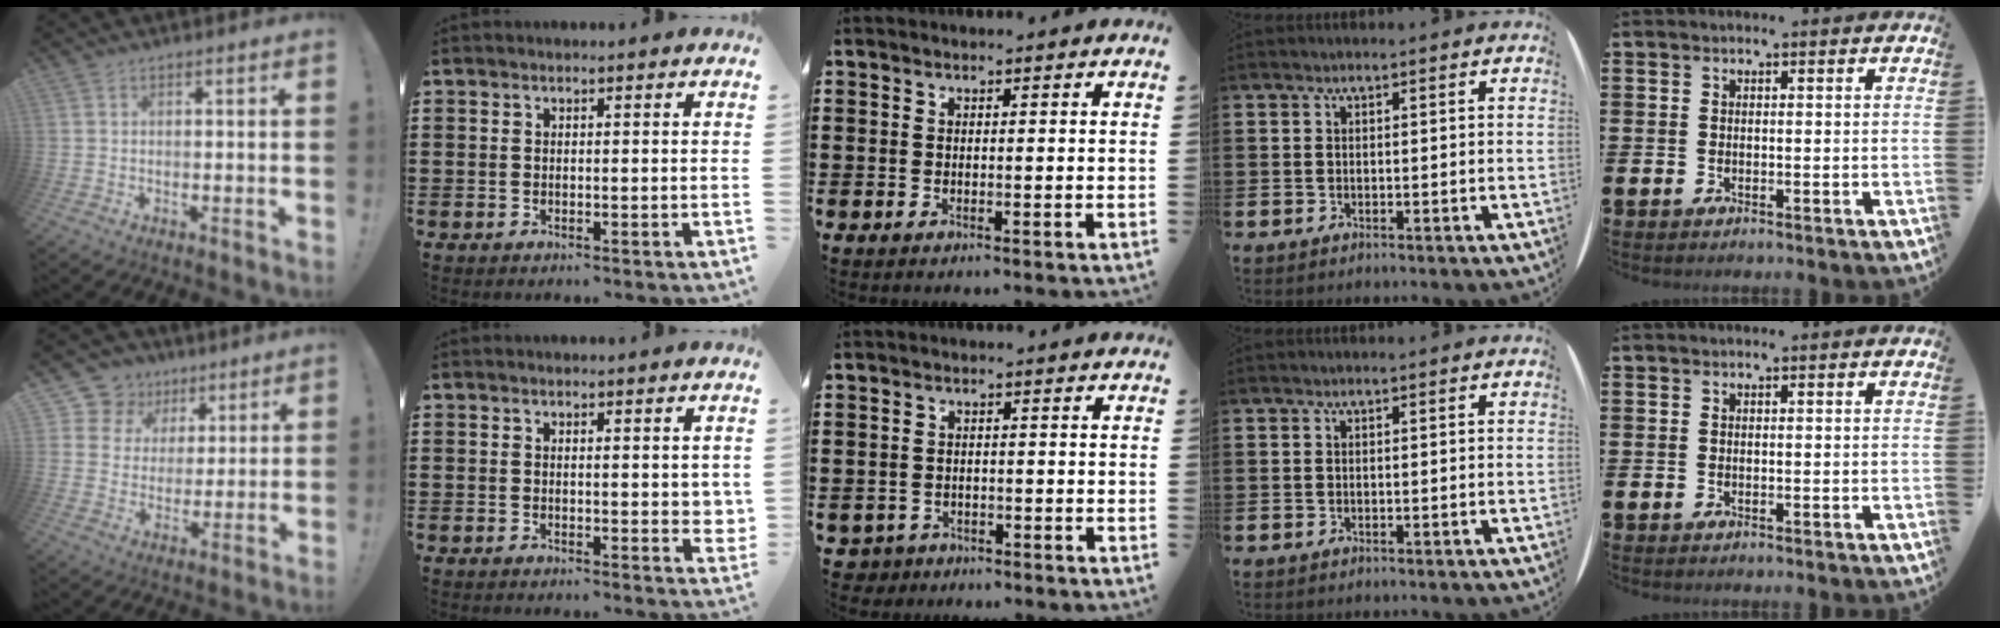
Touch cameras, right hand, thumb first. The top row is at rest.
{"thumb": {"total": 9.8, "force": [5.0, 8.2, 2.1], "torque": [-0.030, -0.038, 0.102]}, "index": {"total": 2.0, "force": [0.7, 0.7, 1.7], "torque": [-0.017, -0.001, 0.009]}, "middle": {"total": 2.0, "force": [-1.8, 0.8, -0.2], "torque": [-0.006, -0.003, -0.041]}}